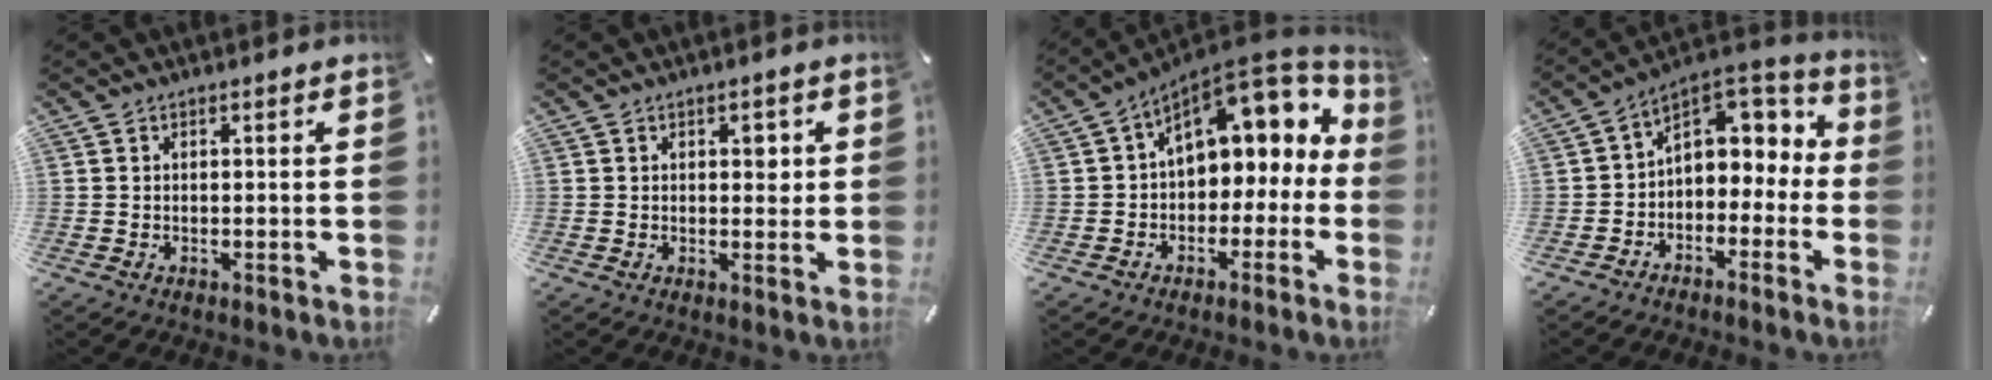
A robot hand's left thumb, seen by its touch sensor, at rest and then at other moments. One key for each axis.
{"total": 2.7, "fx": 0.8, "fy": 1.7, "fz": 1.9, "tx": -0.009, "ty": -0.006, "tz": 0.005}
{"total": 12.1, "fx": 6.3, "fy": 7.5, "fz": 7.1, "tx": -0.100, "ty": -0.053, "tz": 0.112}
{"total": 7.5, "fx": 1.7, "fy": 6.3, "fz": 3.7, "tx": -0.049, "ty": -0.018, "tz": 0.032}